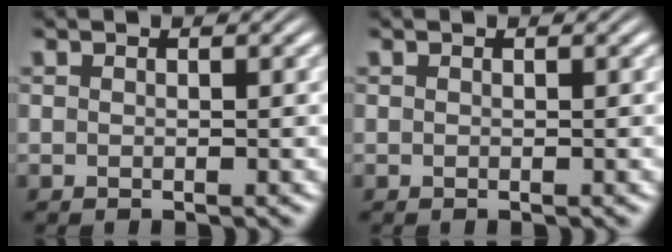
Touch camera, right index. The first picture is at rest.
{"total": 0.0}